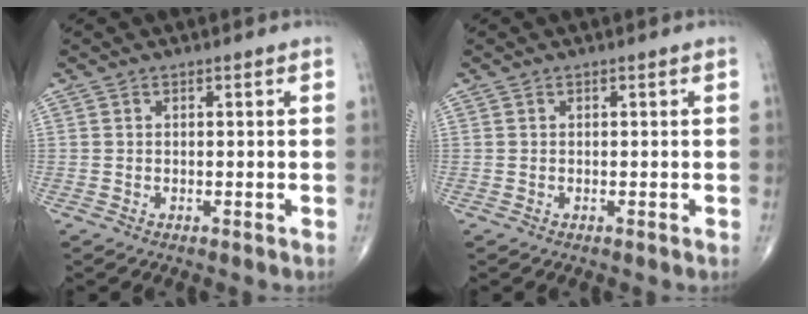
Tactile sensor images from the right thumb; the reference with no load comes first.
{"total": 0.0}